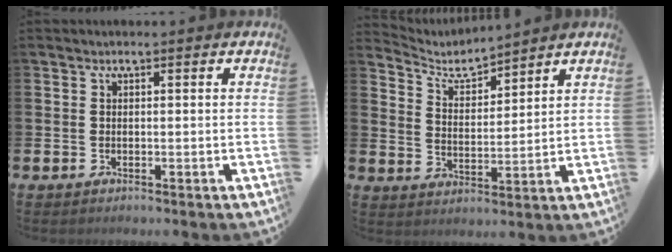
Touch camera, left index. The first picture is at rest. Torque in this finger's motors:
{"motor_torque": [-0.53, -0.72, -0.17, -0.04]}